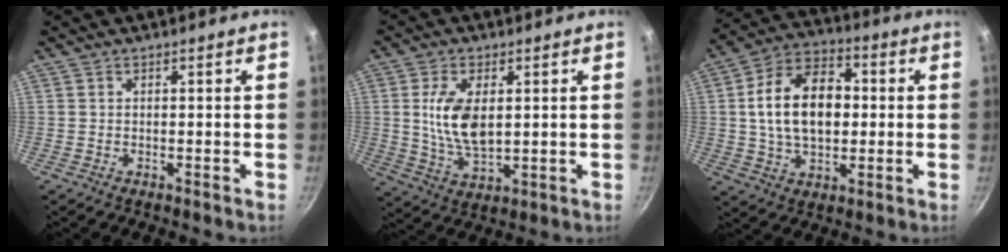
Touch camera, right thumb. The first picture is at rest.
{"total": 10.5, "force": [1.6, 5.5, 8.8], "torque": [-0.163, -0.013, 0.036]}
{"total": 16.6, "force": [1.1, 10.7, 12.6], "torque": [-0.183, 0.022, 0.009]}